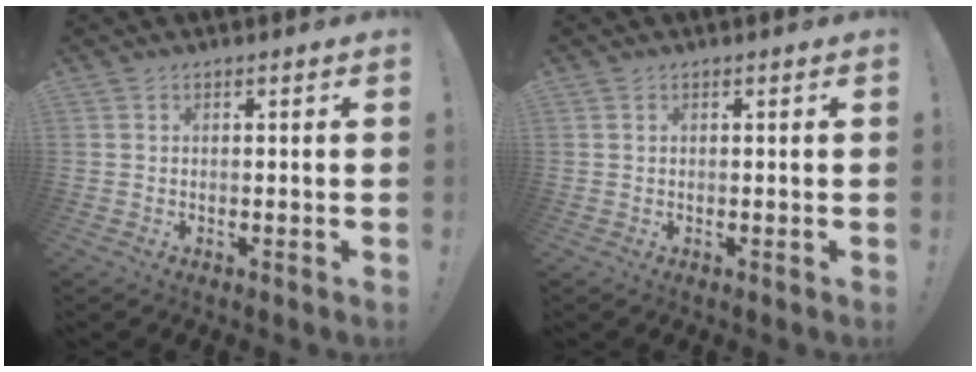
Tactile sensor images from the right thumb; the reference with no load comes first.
{"total": 0.0}